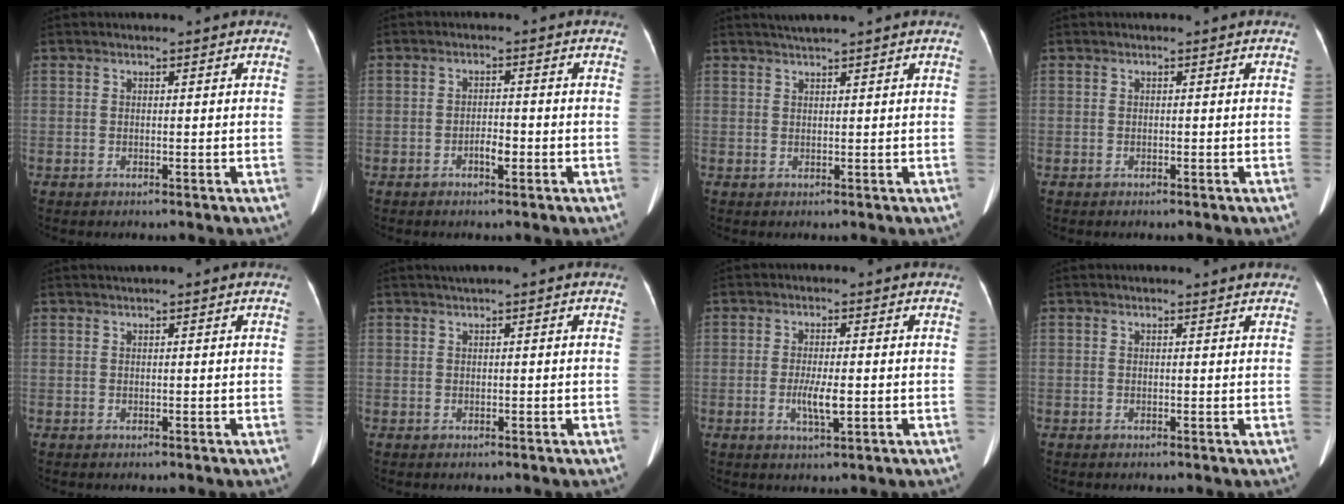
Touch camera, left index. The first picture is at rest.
{"total": 2.1, "force": [-1.1, 0.7, 1.7], "torque": [-0.027, 0.003, -0.017]}
{"total": 2.8, "force": [2.5, -0.5, 1.3], "torque": [-0.016, 0.019, 0.045]}
{"total": 0.0}
{"total": 1.7, "force": [1.4, 0.0, 1.0], "torque": [-0.011, 0.024, 0.022]}
{"total": 1.2, "force": [0.8, -0.1, 0.9], "torque": [-0.018, 0.013, 0.017]}
{"total": 3.8, "force": [-0.7, 0.7, 3.7], "torque": [-0.075, -0.005, -0.010]}
{"total": 2.6, "force": [2.5, 0.4, 0.7], "torque": [-0.012, 0.003, 0.018]}